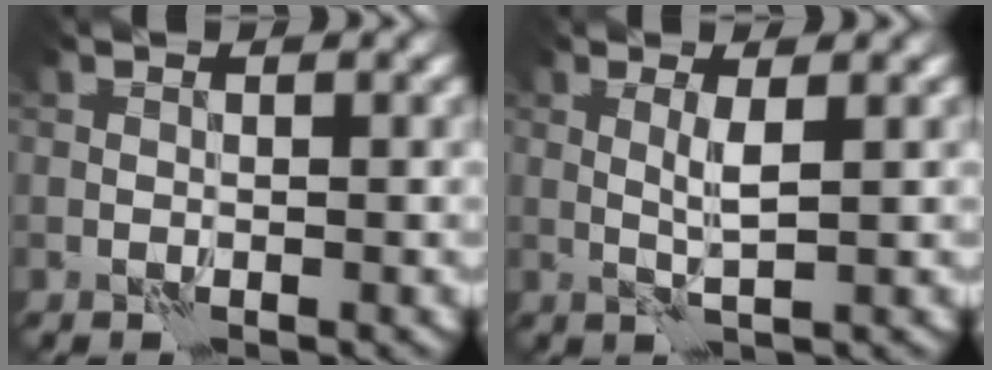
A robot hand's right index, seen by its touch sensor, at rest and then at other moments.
{"total": 1.7, "force": [0.6, -0.1, 1.6], "torque": [-0.038, -0.001, 0.009]}